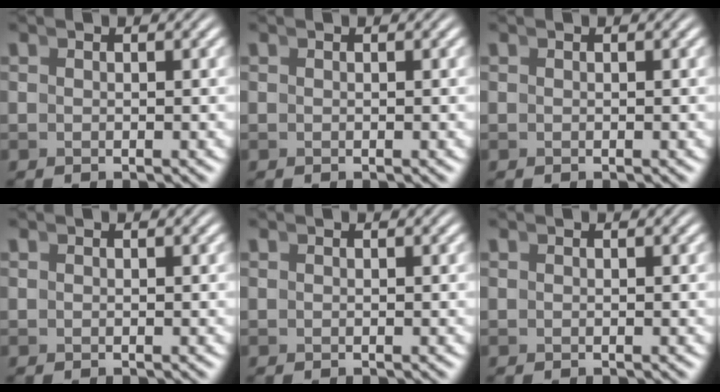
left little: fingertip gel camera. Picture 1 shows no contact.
{"total": 0.0}
{"total": 0.0}
{"total": 0.0}
{"total": 0.0}
{"total": 0.0}